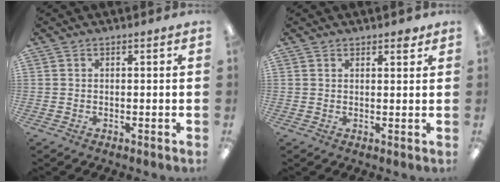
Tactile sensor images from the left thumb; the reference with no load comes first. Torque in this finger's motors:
{"motor_torque": [0.16, 0.07, -0.14, 0.04, -0.02]}